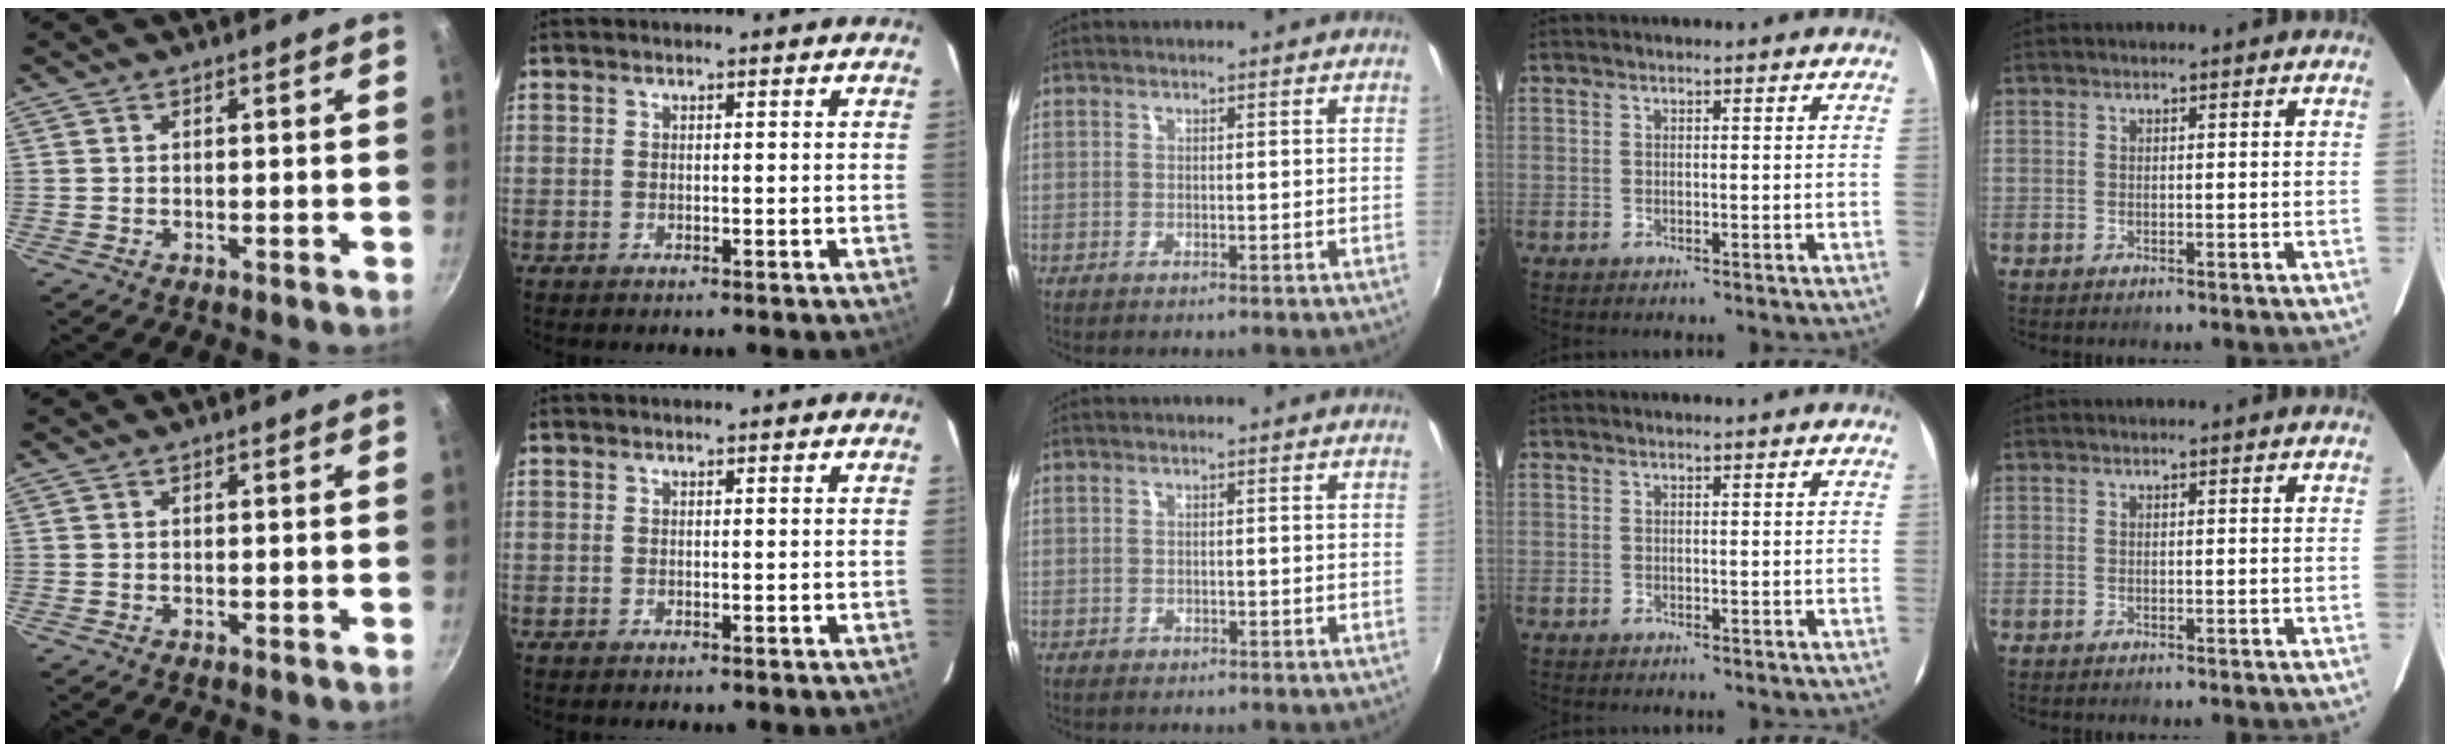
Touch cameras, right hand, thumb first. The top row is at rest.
{"middle": {"total": 0.6, "force": [-0.4, 0.5, 0.0], "torque": [-0.001, -0.003, -0.005]}}